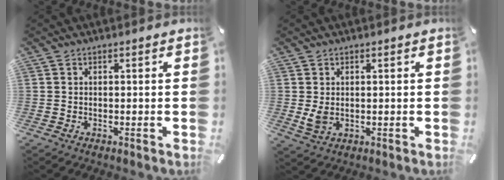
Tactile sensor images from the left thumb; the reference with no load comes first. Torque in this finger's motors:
{"motor_torque": [0.82, 0.94, 0.36, -0.38, 0.00]}